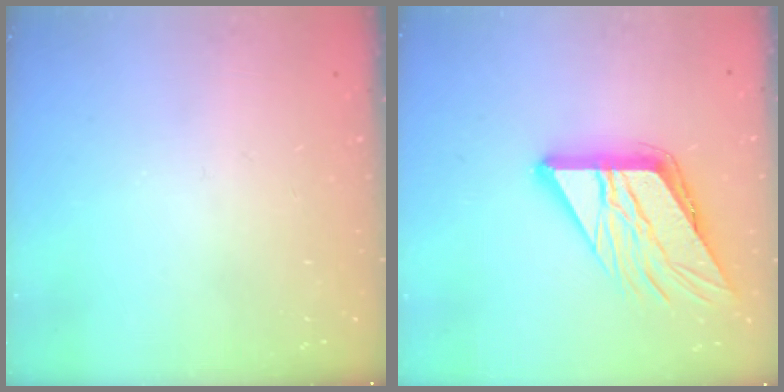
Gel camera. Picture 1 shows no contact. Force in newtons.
{"total": 18.8, "press": 18.6, "slide": 2.2}